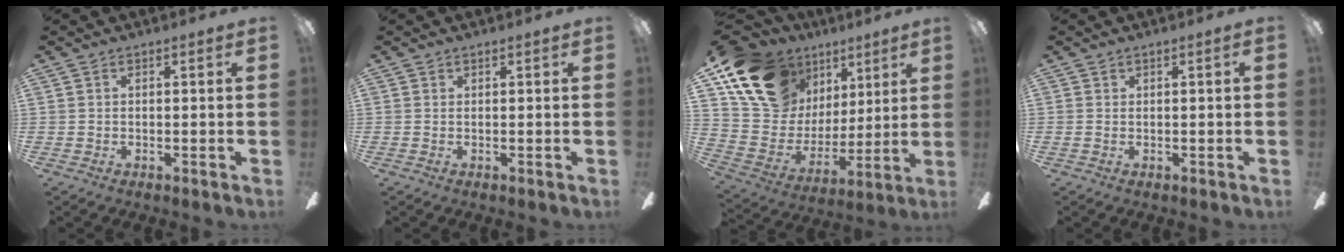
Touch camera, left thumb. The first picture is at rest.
{"total": 0.0}
{"total": 18.5, "force": [11.8, 11.8, 8.1], "torque": [-0.172, -0.051, 0.223]}
{"total": 1.2, "force": [0.0, 0.1, 1.2], "torque": [-0.020, -0.001, 0.001]}